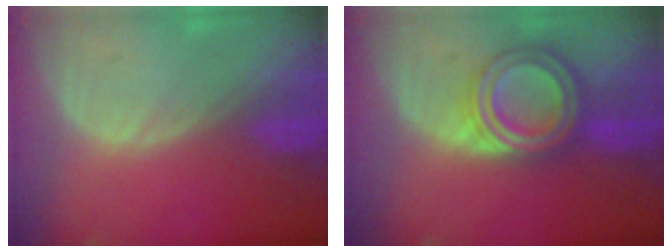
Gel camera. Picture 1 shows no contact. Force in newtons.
{"total": 7.2, "press": 7.2, "slide": 0.4}